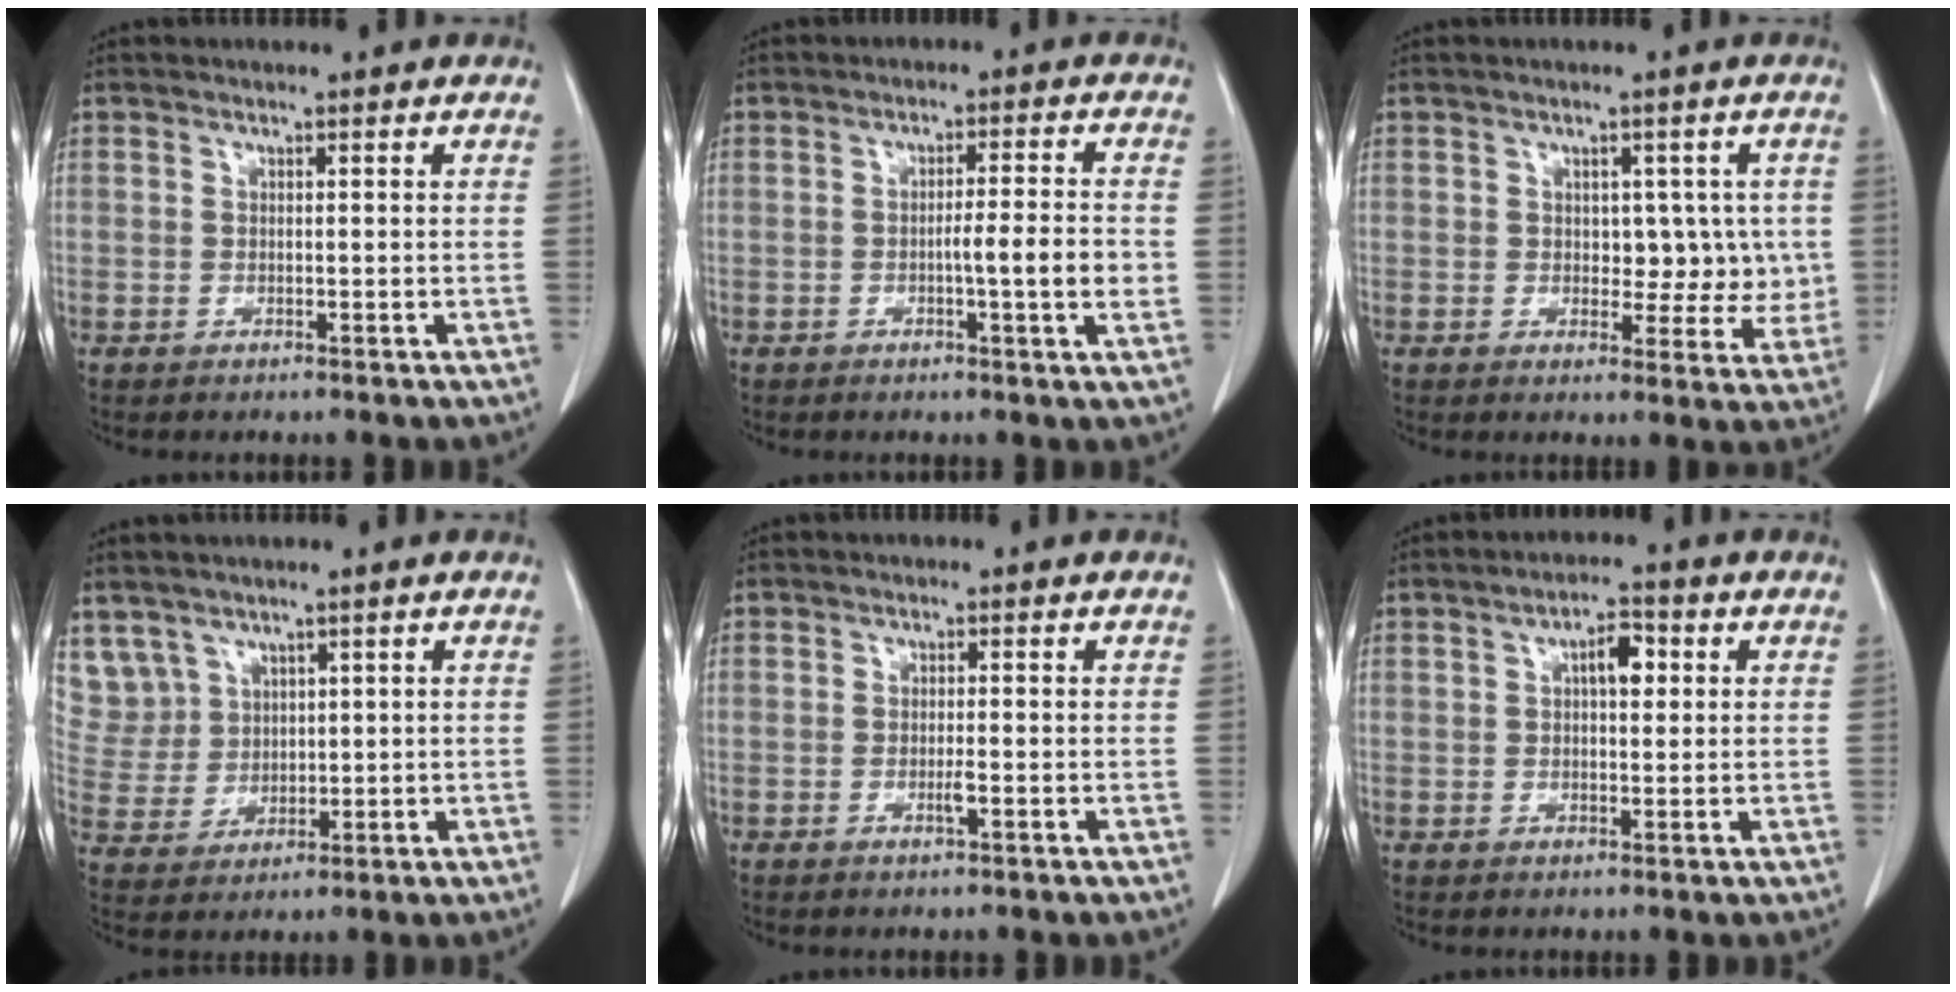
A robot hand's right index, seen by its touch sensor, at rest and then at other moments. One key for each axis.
{"total": 5.8, "fx": -1.0, "fy": -0.2, "fz": 5.7, "tx": -0.085, "ty": -0.001, "tz": -0.015}
{"total": 5.5, "fx": 0.5, "fy": 3.6, "fz": 4.1, "tx": -0.030, "ty": 0.012, "tz": 0.012}
{"total": 7.6, "fx": 4.8, "fy": 5.9, "fz": 0.5, "tx": -0.024, "ty": 0.020, "tz": 0.118}
{"total": 1.4, "fx": -0.5, "fy": 0.1, "fz": 1.3, "tx": -0.027, "ty": -0.001, "tz": -0.009}
{"total": 4.1, "fx": 1.0, "fy": 1.7, "fz": 3.6, "tx": -0.057, "ty": 0.010, "tz": 0.014}